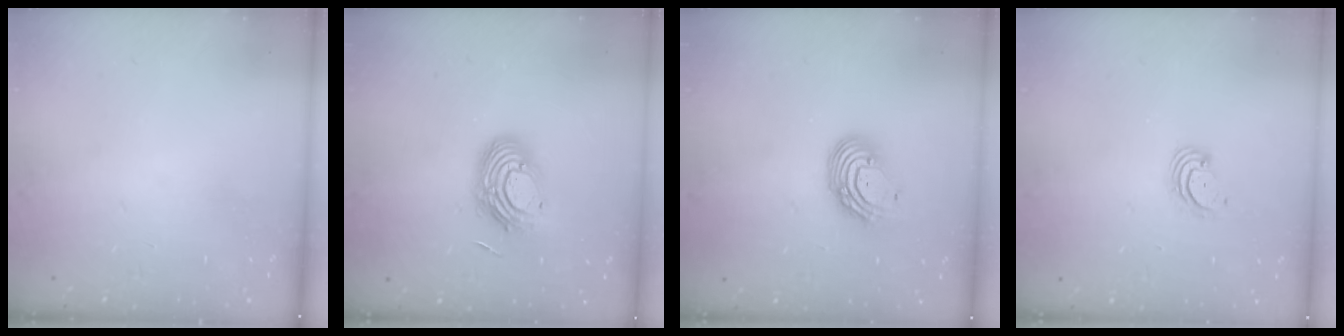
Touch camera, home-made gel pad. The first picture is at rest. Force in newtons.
{"total": 12.0, "press": 12.0, "slide": 1.1}
{"total": 9.4, "press": 9.3, "slide": 1.1}
{"total": 3.1, "press": 3.1, "slide": 0.3}